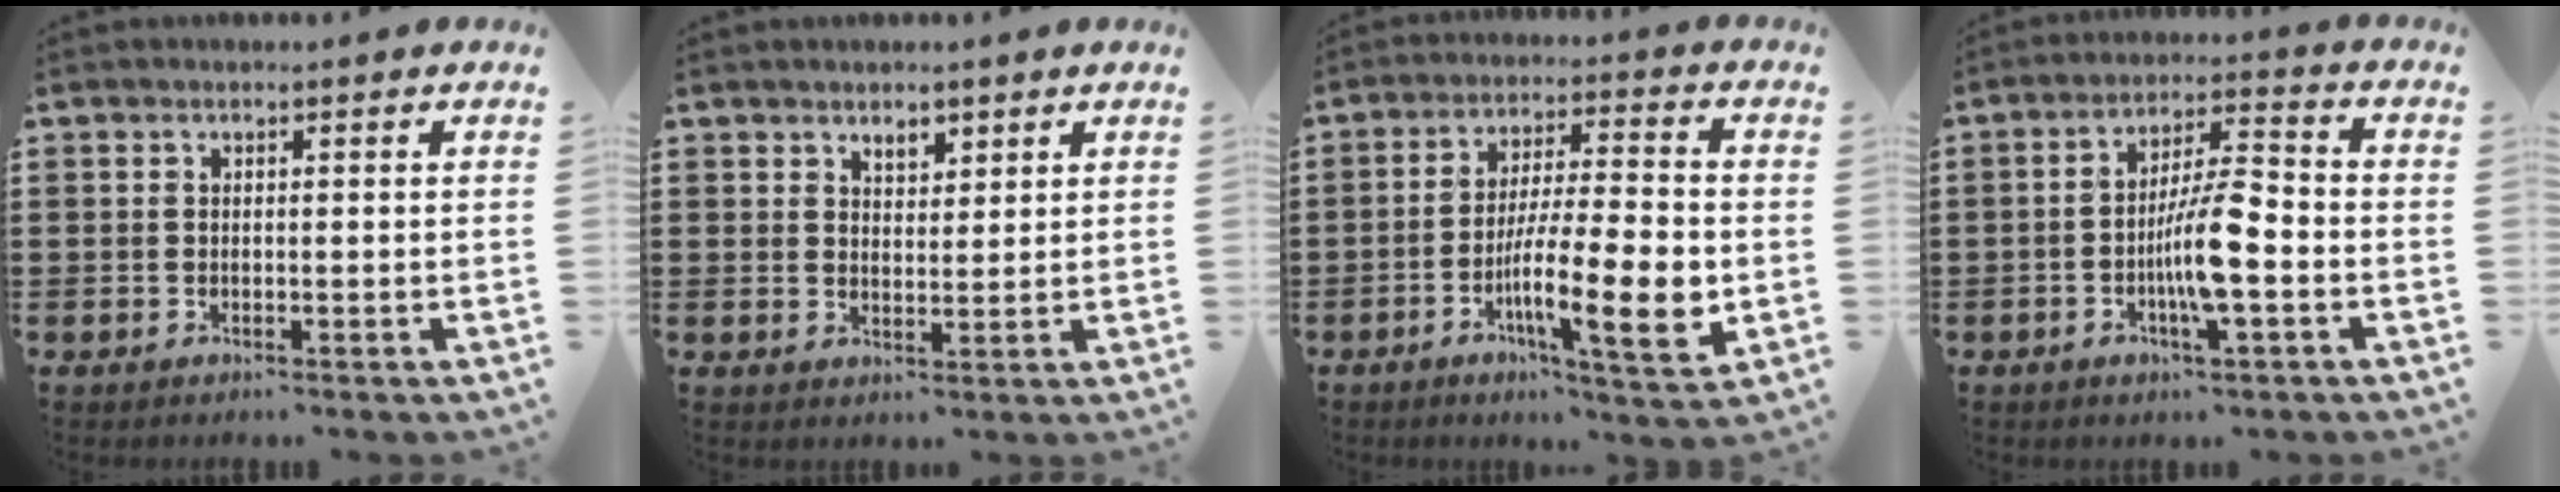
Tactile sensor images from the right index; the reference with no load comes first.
{"total": 2.5, "force": [2.0, 1.2, 0.7], "torque": [-0.011, 0.001, 0.035]}
{"total": 13.0, "force": [-3.4, 2.1, 12.3], "torque": [-0.223, -0.016, -0.065]}
{"total": 8.2, "force": [-2.3, 1.7, 7.7], "torque": [-0.149, -0.001, -0.046]}